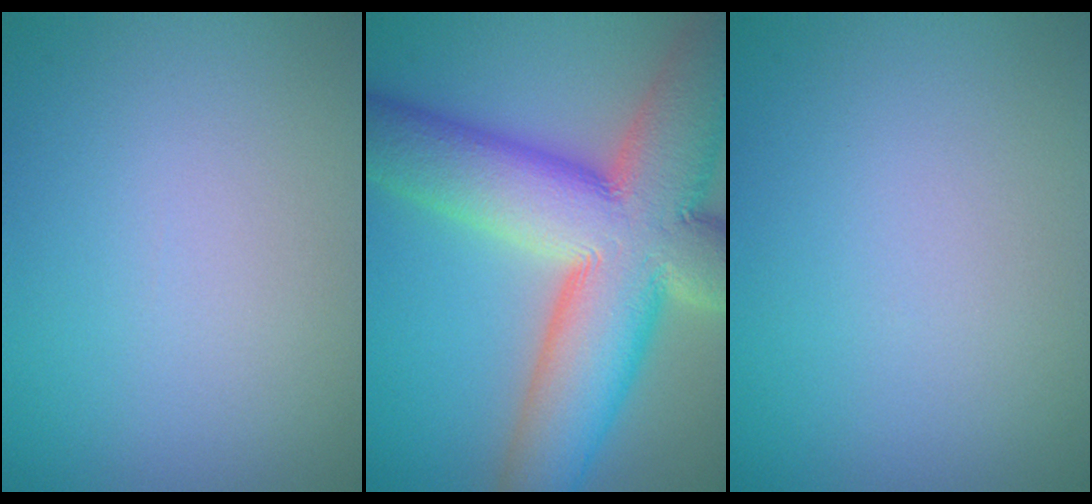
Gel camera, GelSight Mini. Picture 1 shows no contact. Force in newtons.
{"total": 16.2, "press": 16.1, "slide": 1.4}
{"total": 0.0}